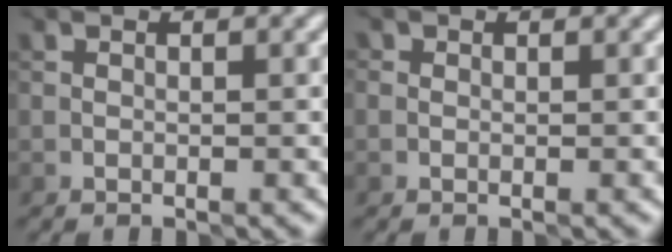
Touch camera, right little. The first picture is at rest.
{"total": 0.0}